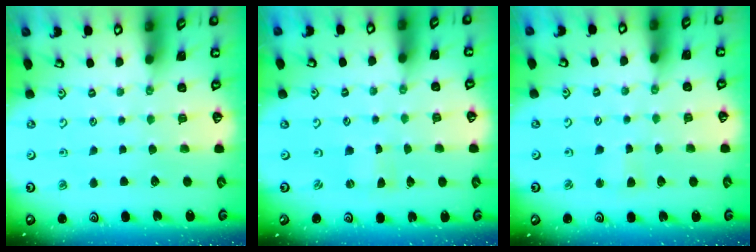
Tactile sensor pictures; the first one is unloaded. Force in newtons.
{"total": 0.0}
{"total": 2.9, "press": 2.9, "slide": 0.3}